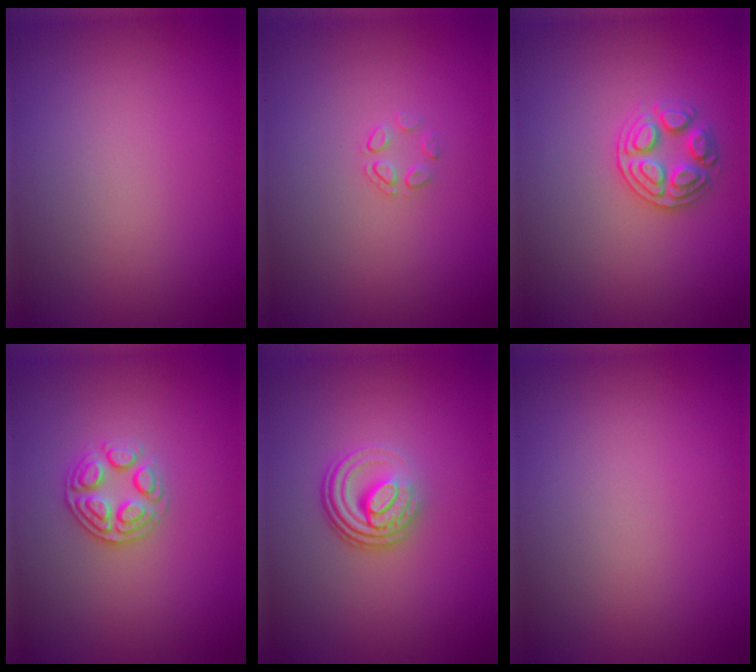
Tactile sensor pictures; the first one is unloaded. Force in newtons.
{"total": 1.1, "press": 0.5, "slide": 1.0}
{"total": 2.6, "press": 2.6, "slide": 0.5}
{"total": 2.7, "press": 2.5, "slide": 0.9}
{"total": 4.1, "press": 2.7, "slide": 3.0}
{"total": 0.0}